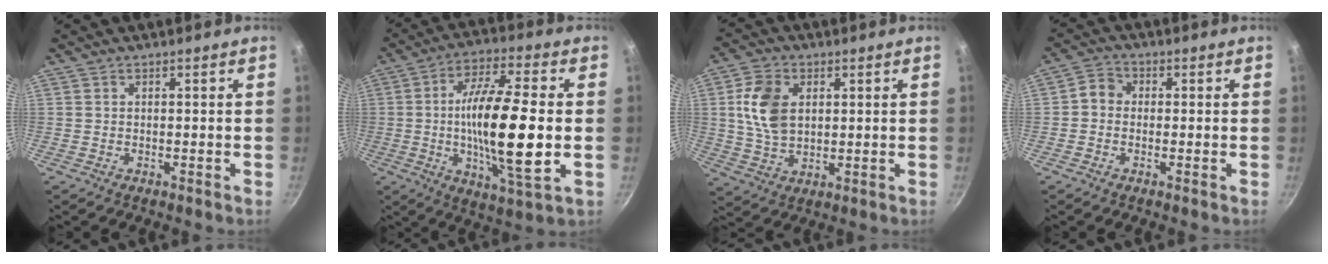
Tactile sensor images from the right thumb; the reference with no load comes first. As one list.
[{"total": 19.5, "force": [-1.1, 5.0, 18.8], "torque": [-0.331, 0.006, -0.027]}, {"total": 10.3, "force": [2.1, 7.0, 7.3], "torque": [-0.125, -0.004, 0.040]}, {"total": 3.4, "force": [-0.3, 3.0, 1.7], "torque": [-0.020, 0.010, -0.020]}]